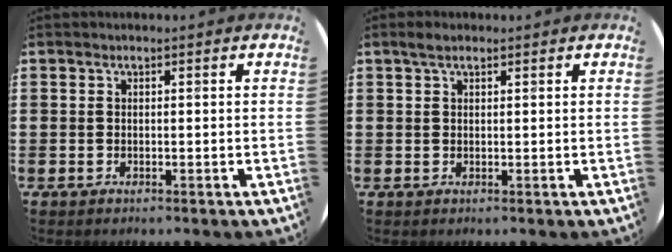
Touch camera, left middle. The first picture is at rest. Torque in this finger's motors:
{"motor_torque": [0.35, -0.30, 0.02, 0.00]}